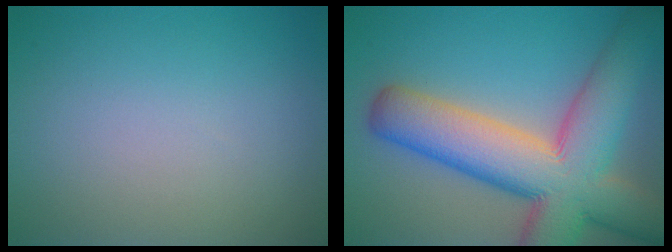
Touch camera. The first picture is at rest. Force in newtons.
{"total": 12.9, "press": 12.9, "slide": 0.6}